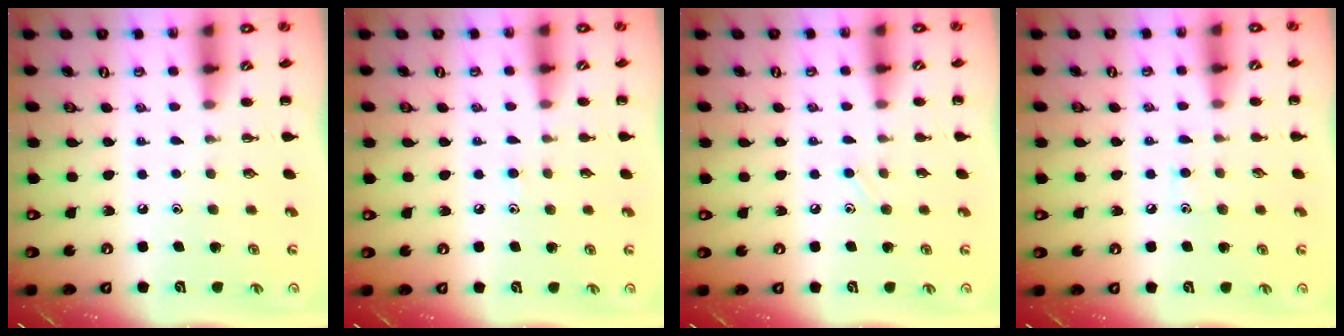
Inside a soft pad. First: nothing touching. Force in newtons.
{"total": 6.0, "press": 5.7, "slide": 2.0}
{"total": 4.8, "press": 4.4, "slide": 1.7}
{"total": 5.7, "press": 5.4, "slide": 1.8}